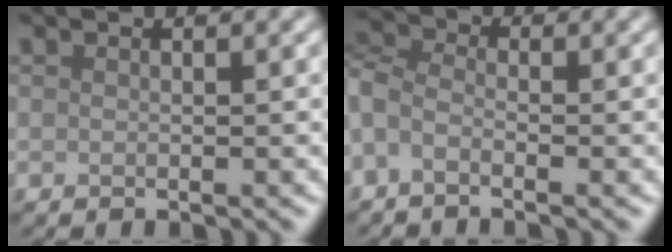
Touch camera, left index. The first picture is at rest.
{"total": 3.0, "force": [-0.6, 1.8, 2.4], "torque": [-0.055, 0.004, -0.027]}